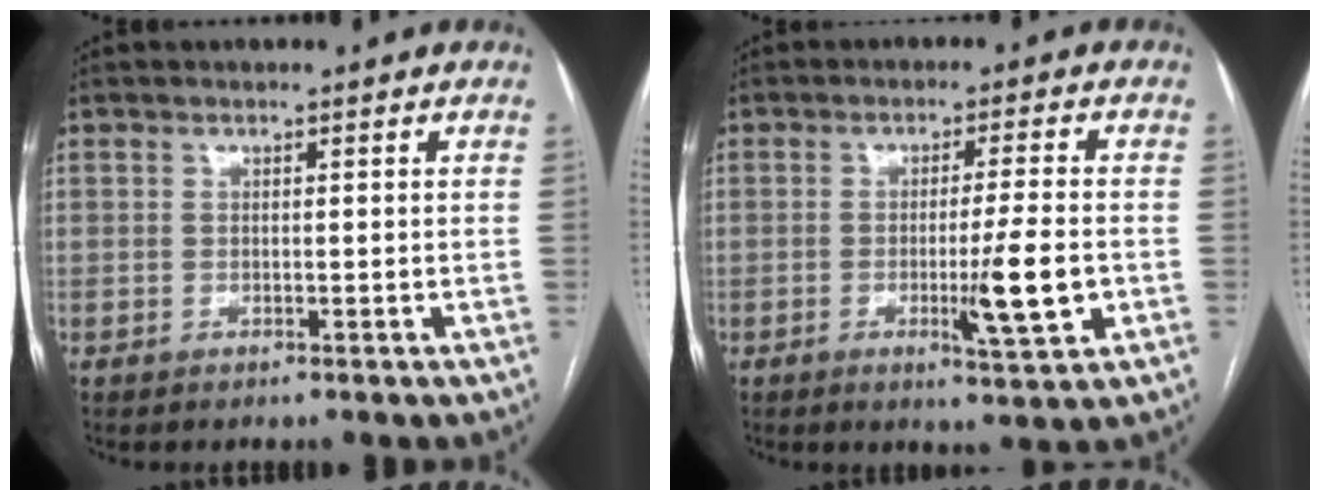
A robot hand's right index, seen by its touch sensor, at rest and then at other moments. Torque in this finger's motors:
{"motor_torque": [0.43, 0.34, 0.12, 0.04]}